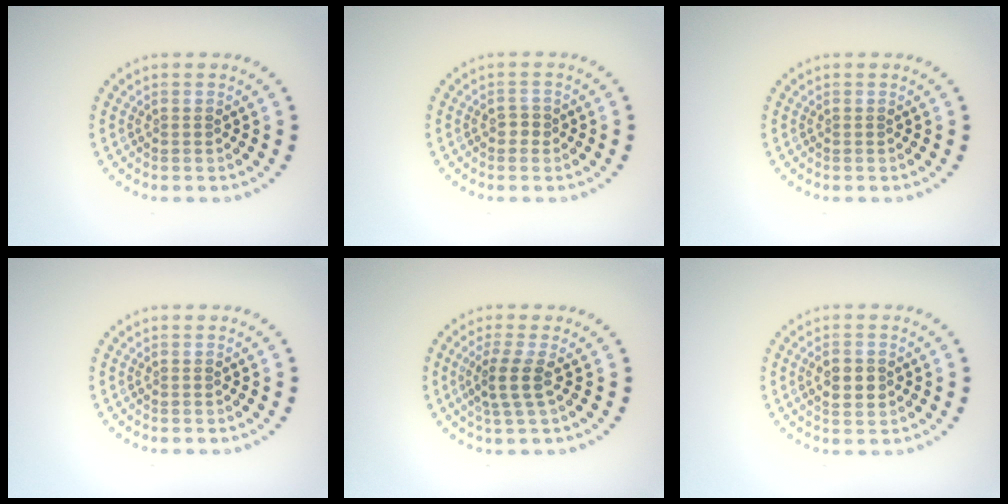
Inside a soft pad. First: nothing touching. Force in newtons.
{"total": 1.1, "press": 1.0, "slide": 0.4}
{"total": 0.0}
{"total": 0.0}
{"total": 2.5, "press": 2.0, "slide": 1.6}
{"total": 2.7, "press": 2.7, "slide": 0.2}